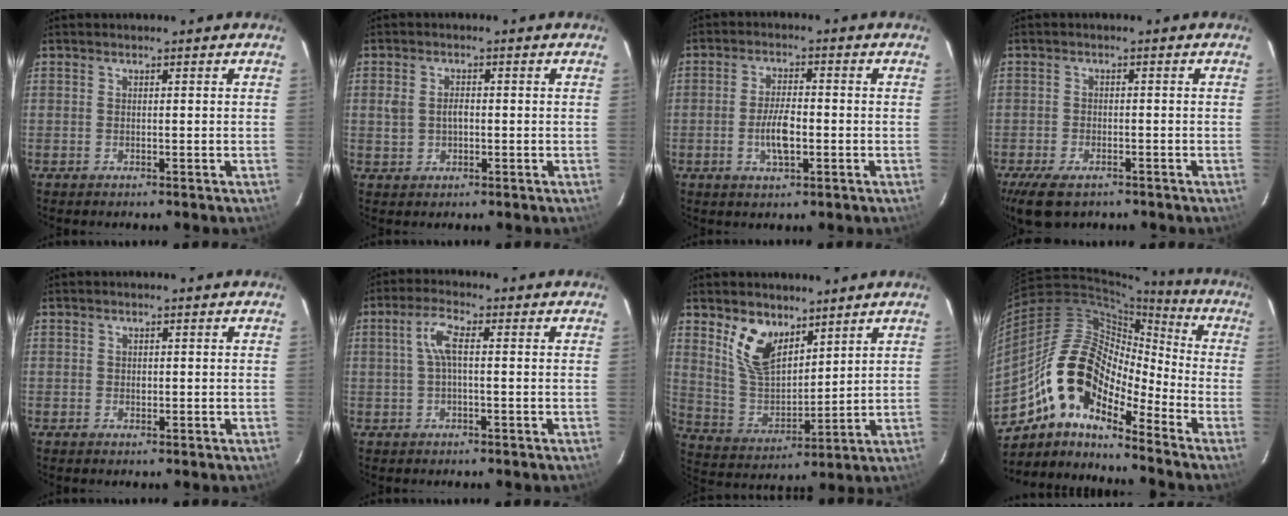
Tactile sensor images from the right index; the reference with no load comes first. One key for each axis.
{"total": 3.4, "fx": -0.1, "fy": 2.4, "fz": 2.4, "tx": -0.047, "ty": 0.007, "tz": 0.004}
{"total": 5.9, "fx": -1.6, "fy": 2.4, "fz": 5.2, "tx": -0.105, "ty": 0.000, "tz": -0.027}
{"total": 7.1, "fx": -4.7, "fy": 3.5, "fz": 3.9, "tx": -0.098, "ty": -0.017, "tz": -0.083}
{"total": 0.7, "fx": 0.0, "fy": 0.7, "fz": 0.2, "tx": -0.003, "ty": 0.000, "tz": 0.001}
{"total": 4.3, "fx": 0.3, "fy": 1.0, "fz": 4.1, "tx": -0.084, "ty": 0.010, "tz": 0.007}
{"total": 10.8, "fx": 6.9, "fy": 5.6, "fz": 6.1, "tx": -0.122, "ty": 0.005, "tz": 0.143}
{"total": 15.5, "fx": -10.5, "fy": 6.3, "fz": 9.4, "tx": -0.154, "ty": 0.005, "tz": -0.215}